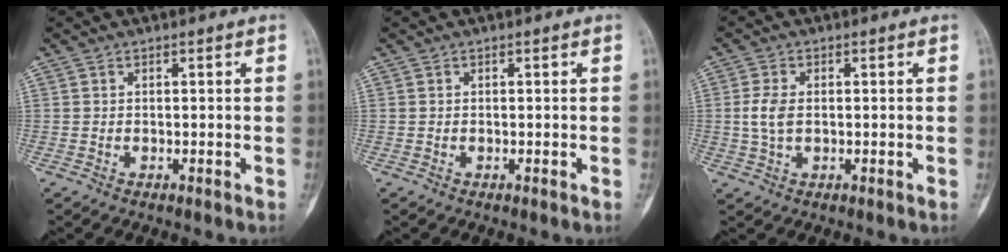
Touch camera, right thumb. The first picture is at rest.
{"total": 0.0}
{"total": 4.3, "force": [0.1, 2.5, 3.4], "torque": [-0.079, 0.005, 0.001]}